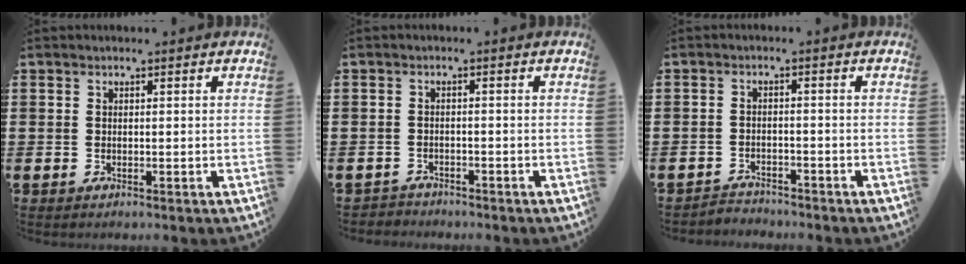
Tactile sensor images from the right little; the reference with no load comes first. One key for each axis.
{"total": 1.3, "fx": -1.2, "fy": 0.3, "fz": -0.2, "tx": 0.000, "ty": 0.005, "tz": -0.028}
{"total": 2.1, "fx": -2.1, "fy": 0.2, "fz": -0.3, "tx": -0.001, "ty": 0.003, "tz": -0.048}